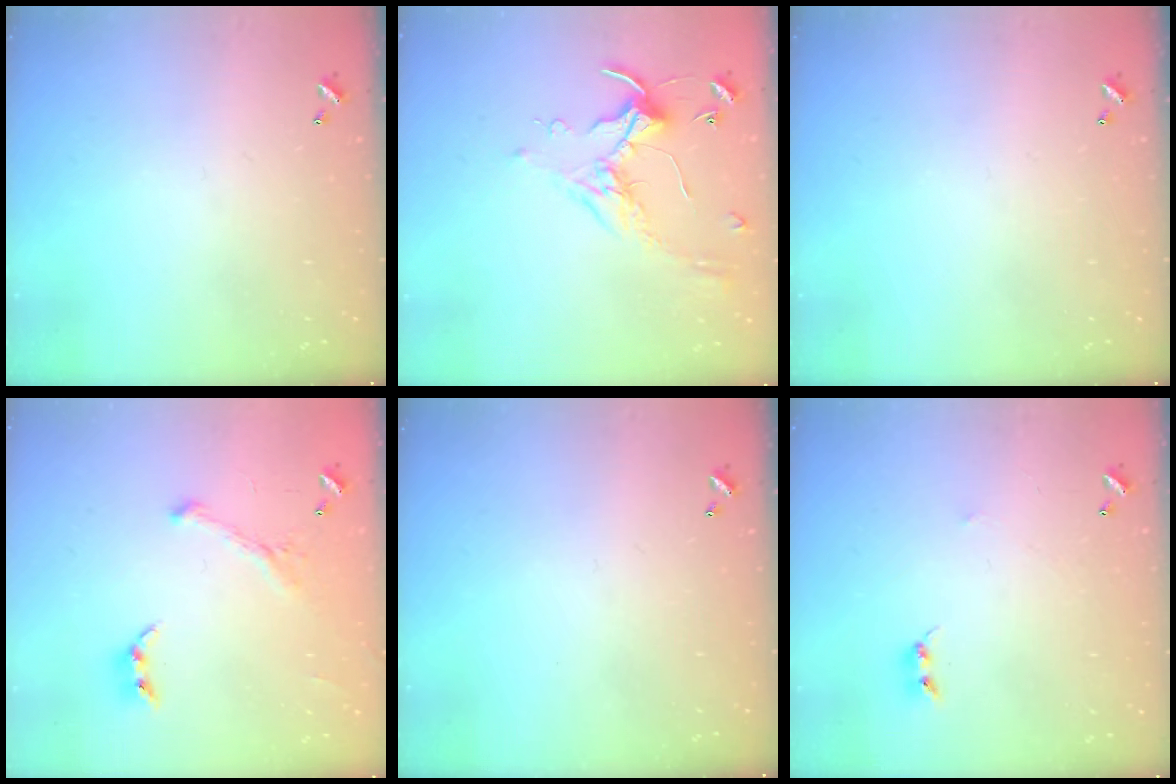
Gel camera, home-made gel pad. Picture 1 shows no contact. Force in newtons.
{"total": 0.7, "press": 0.6, "slide": 0.4}
{"total": 0.0}
{"total": 1.0, "press": 0.7, "slide": 0.7}
{"total": 0.0}
{"total": 2.5, "press": 2.4, "slide": 0.6}